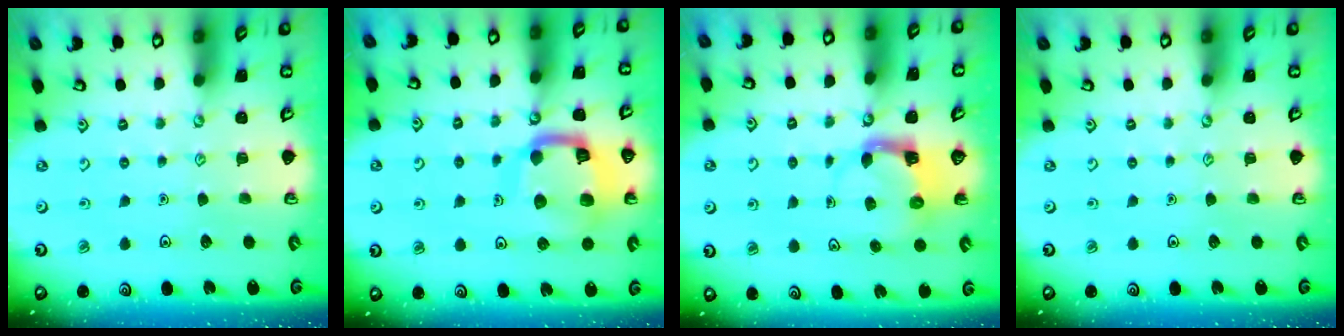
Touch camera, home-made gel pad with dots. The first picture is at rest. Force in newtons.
{"total": 14.0, "press": 14.0, "slide": 1.2}
{"total": 3.9, "press": 3.8, "slide": 0.7}
{"total": 0.0}